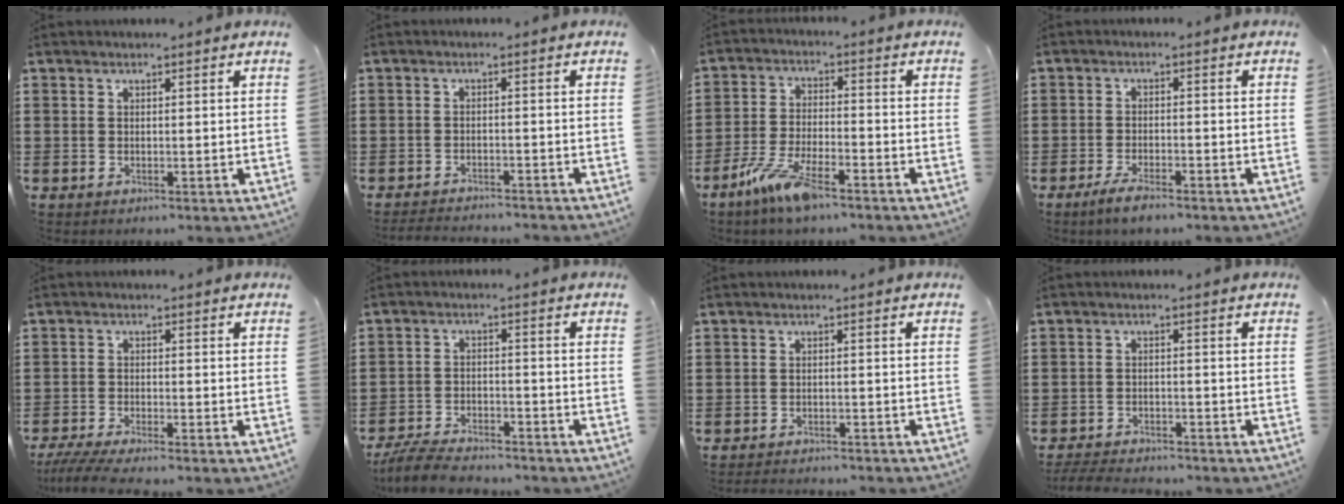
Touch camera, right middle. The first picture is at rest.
{"total": 2.5, "force": [-2.5, 0.0, 0.3], "torque": [-0.010, -0.003, -0.050]}
{"total": 7.8, "force": [-5.4, 1.6, 5.4], "torque": [-0.123, -0.009, -0.104]}
{"total": 3.0, "force": [-2.4, 0.3, 1.8], "torque": [-0.038, 0.000, -0.047]}
{"total": 3.6, "force": [-3.2, 0.0, 1.7], "torque": [-0.050, -0.019, -0.065]}
{"total": 6.0, "force": [-5.7, 0.7, 1.8], "torque": [-0.038, 0.001, -0.110]}
{"total": 2.0, "force": [-2.0, -0.1, 0.1], "torque": [-0.007, -0.001, -0.040]}
{"total": 3.7, "force": [-3.6, 0.3, 0.6], "torque": [-0.026, -0.007, -0.079]}